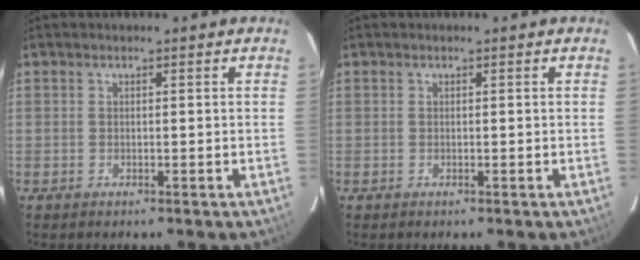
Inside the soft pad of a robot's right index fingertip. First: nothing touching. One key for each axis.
{"total": 0.0}